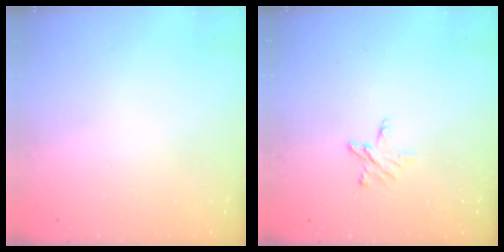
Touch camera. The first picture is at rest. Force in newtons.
{"total": 5.8, "press": 5.8, "slide": 0.3}